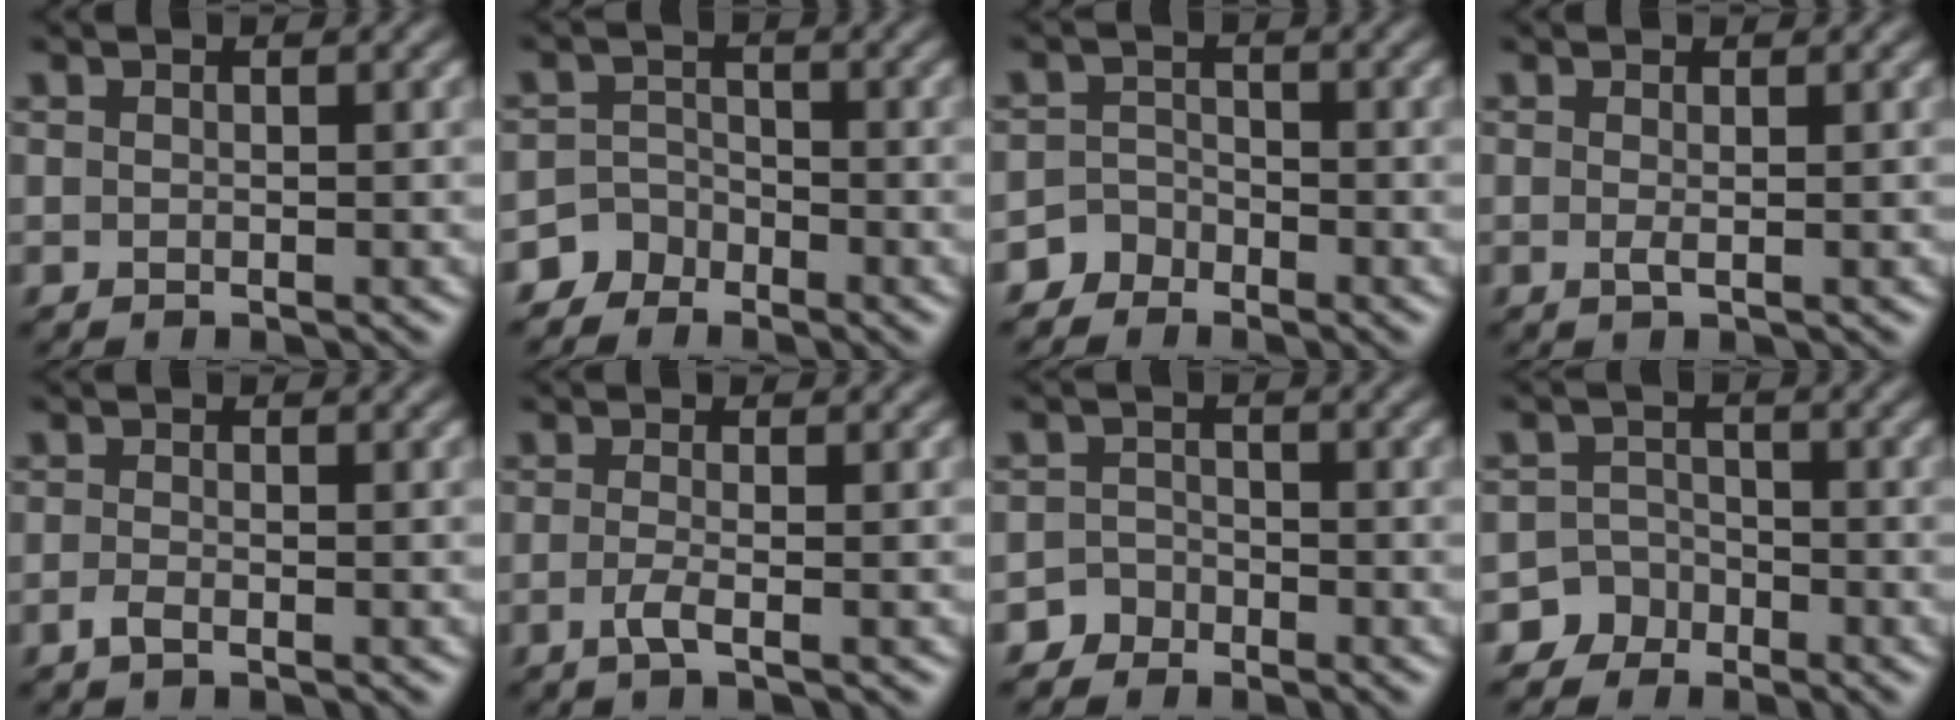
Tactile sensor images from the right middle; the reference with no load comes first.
{"total": 3.4, "force": [-2.8, 2.0, -0.1], "torque": [0.031, 0.008, -0.055]}
{"total": 2.4, "force": [-2.0, 1.3, -0.1], "torque": [0.018, 0.010, -0.040]}
{"total": 0.7, "force": [-0.1, 0.0, 0.7], "torque": [-0.017, 0.000, -0.002]}
{"total": 1.0, "force": [-0.6, 0.2, 0.7], "torque": [-0.020, 0.002, -0.014]}
{"total": 1.8, "force": [-0.7, 0.4, 1.6], "torque": [-0.032, -0.001, -0.020]}
{"total": 2.0, "force": [-1.7, 1.1, -0.1], "torque": [0.011, 0.010, -0.031]}
{"total": 4.1, "force": [-2.9, 2.9, -0.2], "torque": [0.040, 0.002, -0.055]}